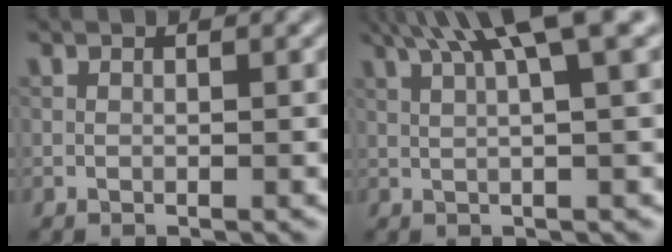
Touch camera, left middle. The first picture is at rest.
{"total": 7.3, "force": [3.6, 1.3, 6.2], "torque": [-0.073, 0.026, 0.051]}